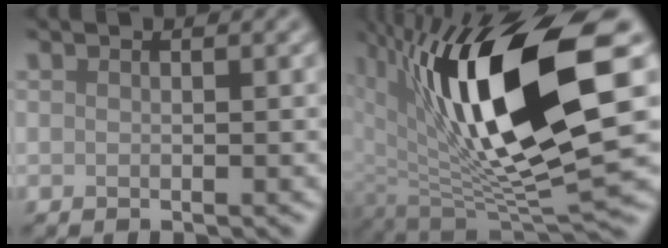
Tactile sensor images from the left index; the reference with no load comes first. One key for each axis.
{"total": 14.5, "fx": 3.9, "fy": 4.7, "fz": 13.1, "tx": -0.229, "ty": -0.015, "tz": 0.072}